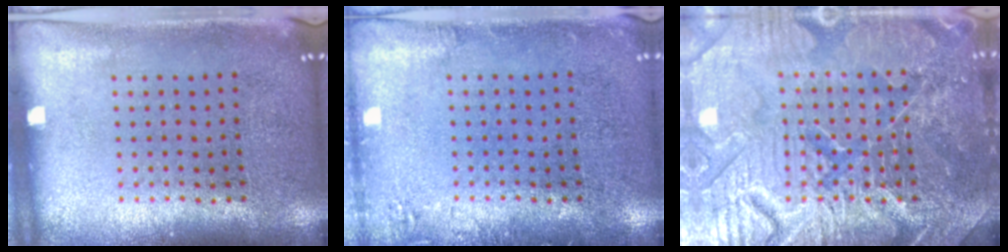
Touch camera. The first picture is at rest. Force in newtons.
{"total": 1.5, "press": 1.4, "slide": 0.3}
{"total": 7.9, "press": 7.8, "slide": 1.0}